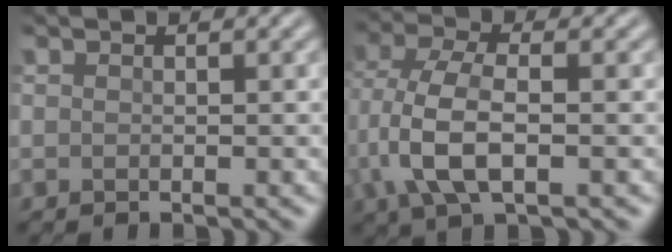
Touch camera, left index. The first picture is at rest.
{"total": 6.8, "force": [-1.1, 3.2, 5.9], "torque": [-0.134, 0.009, -0.026]}